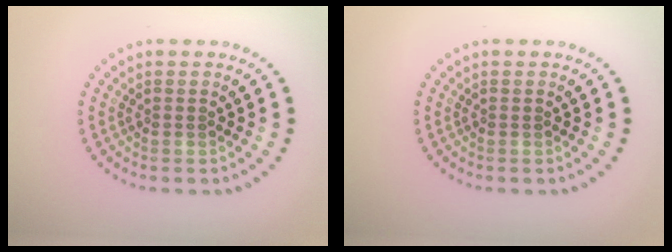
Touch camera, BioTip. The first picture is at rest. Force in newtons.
{"total": 0.0}